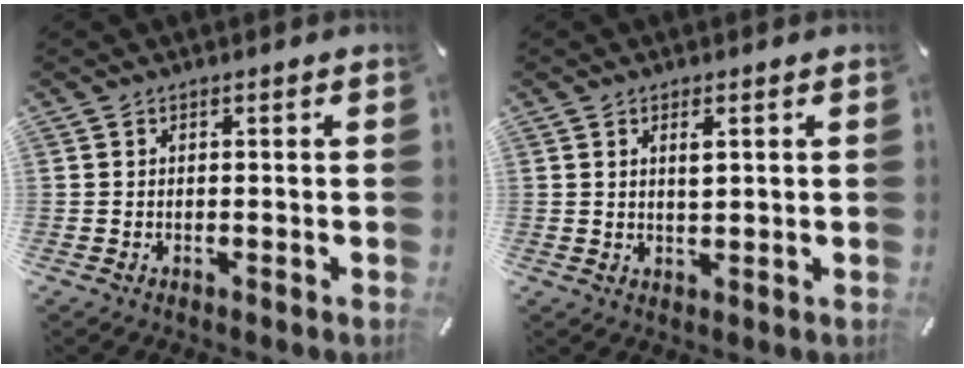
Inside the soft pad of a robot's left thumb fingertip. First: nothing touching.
{"total": 2.6, "force": [0.9, 1.1, 2.2], "torque": [-0.040, 0.000, 0.013]}